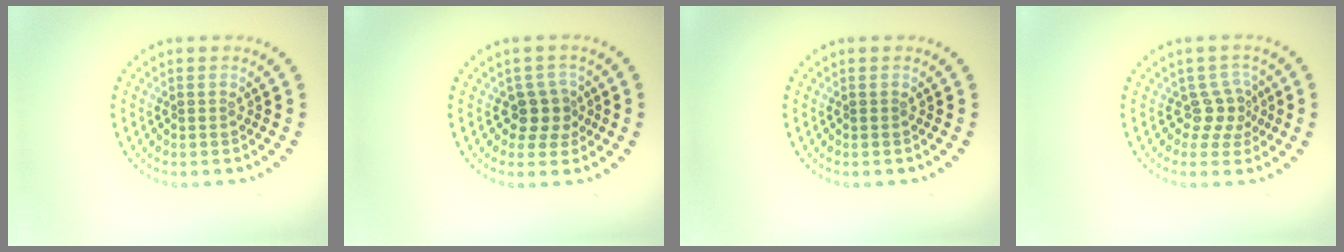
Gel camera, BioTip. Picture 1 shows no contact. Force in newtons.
{"total": 2.5, "press": 2.0, "slide": 1.5}
{"total": 0.0}
{"total": 2.2, "press": 1.5, "slide": 1.6}